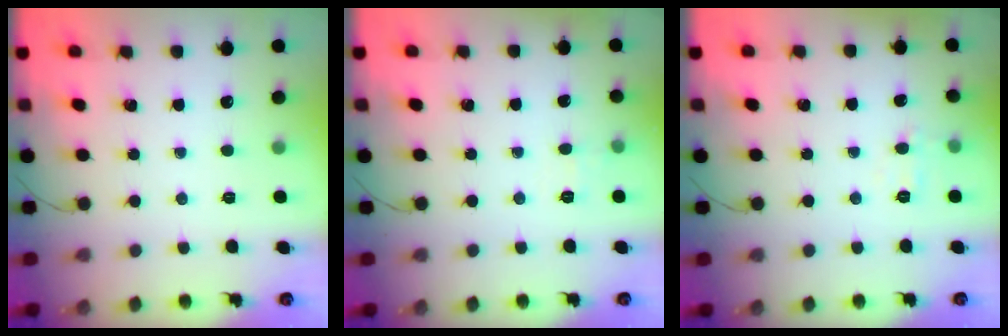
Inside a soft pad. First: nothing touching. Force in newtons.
{"total": 5.2, "press": 5.0, "slide": 1.3}
{"total": 3.7, "press": 3.5, "slide": 1.2}